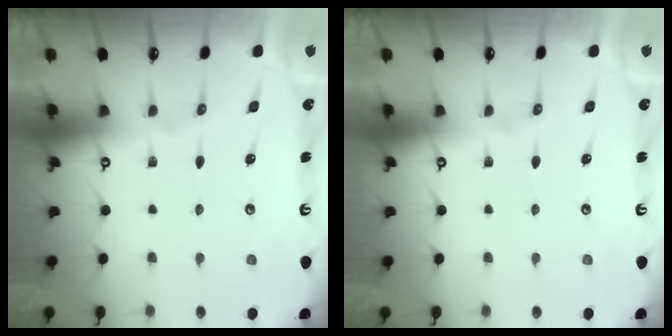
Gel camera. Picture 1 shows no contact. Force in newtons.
{"total": 0.0}